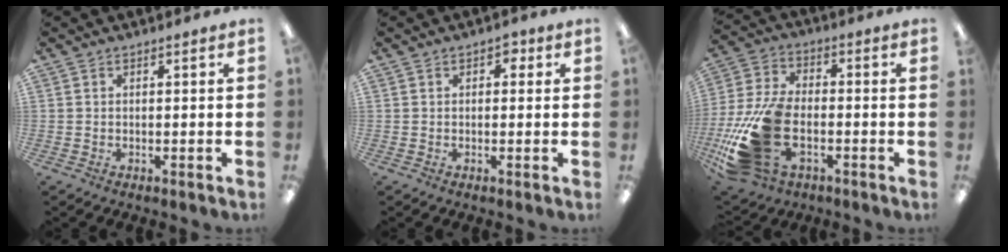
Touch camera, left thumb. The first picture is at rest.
{"total": 2.0, "force": [0.7, 1.4, 1.2], "torque": [-0.007, 0.000, 0.009]}
{"total": 20.7, "force": [-6.2, 12.9, 15.0], "torque": [-0.317, 0.027, -0.094]}